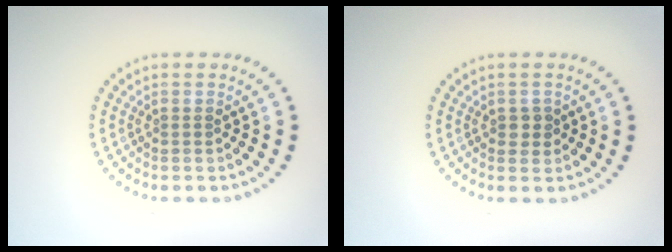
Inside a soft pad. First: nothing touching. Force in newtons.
{"total": 1.2, "press": 1.2, "slide": 0.3}